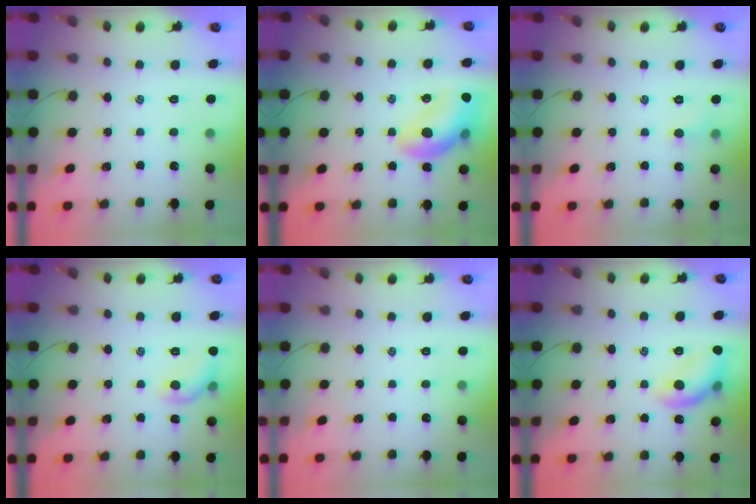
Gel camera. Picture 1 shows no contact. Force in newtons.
{"total": 16.6, "press": 16.4, "slide": 2.3}
{"total": 4.4, "press": 4.2, "slide": 1.3}
{"total": 8.0, "press": 7.9, "slide": 1.1}
{"total": 0.0}
{"total": 11.2, "press": 11.2, "slide": 0.1}